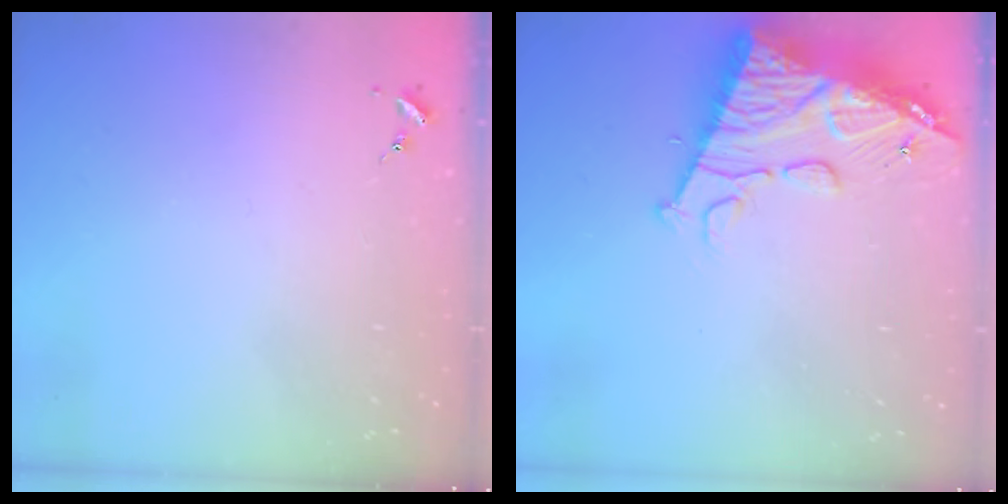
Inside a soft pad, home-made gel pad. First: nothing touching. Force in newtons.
{"total": 14.9, "press": 14.8, "slide": 1.5}